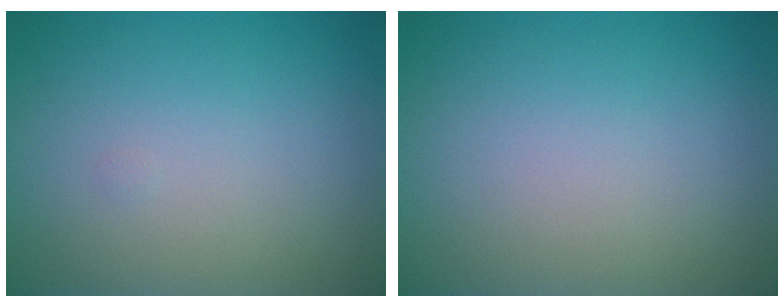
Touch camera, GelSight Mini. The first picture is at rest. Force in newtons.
{"total": 0.0}